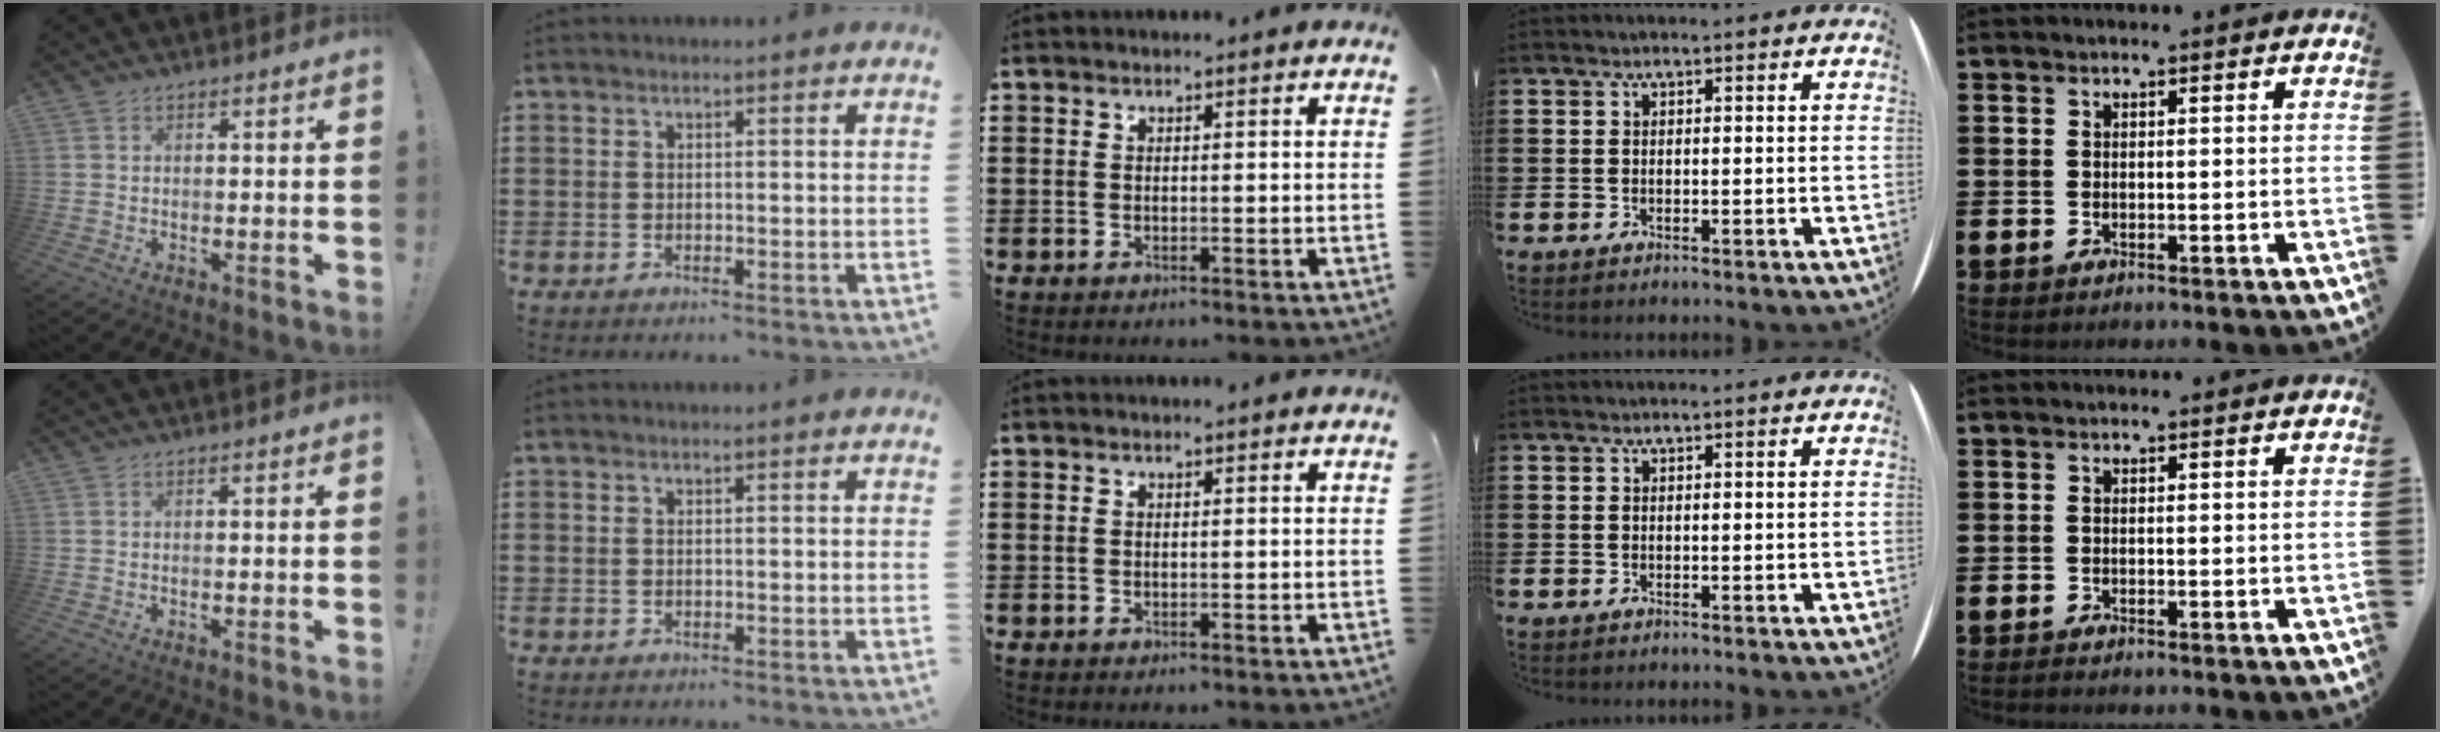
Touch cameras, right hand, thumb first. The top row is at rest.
{}